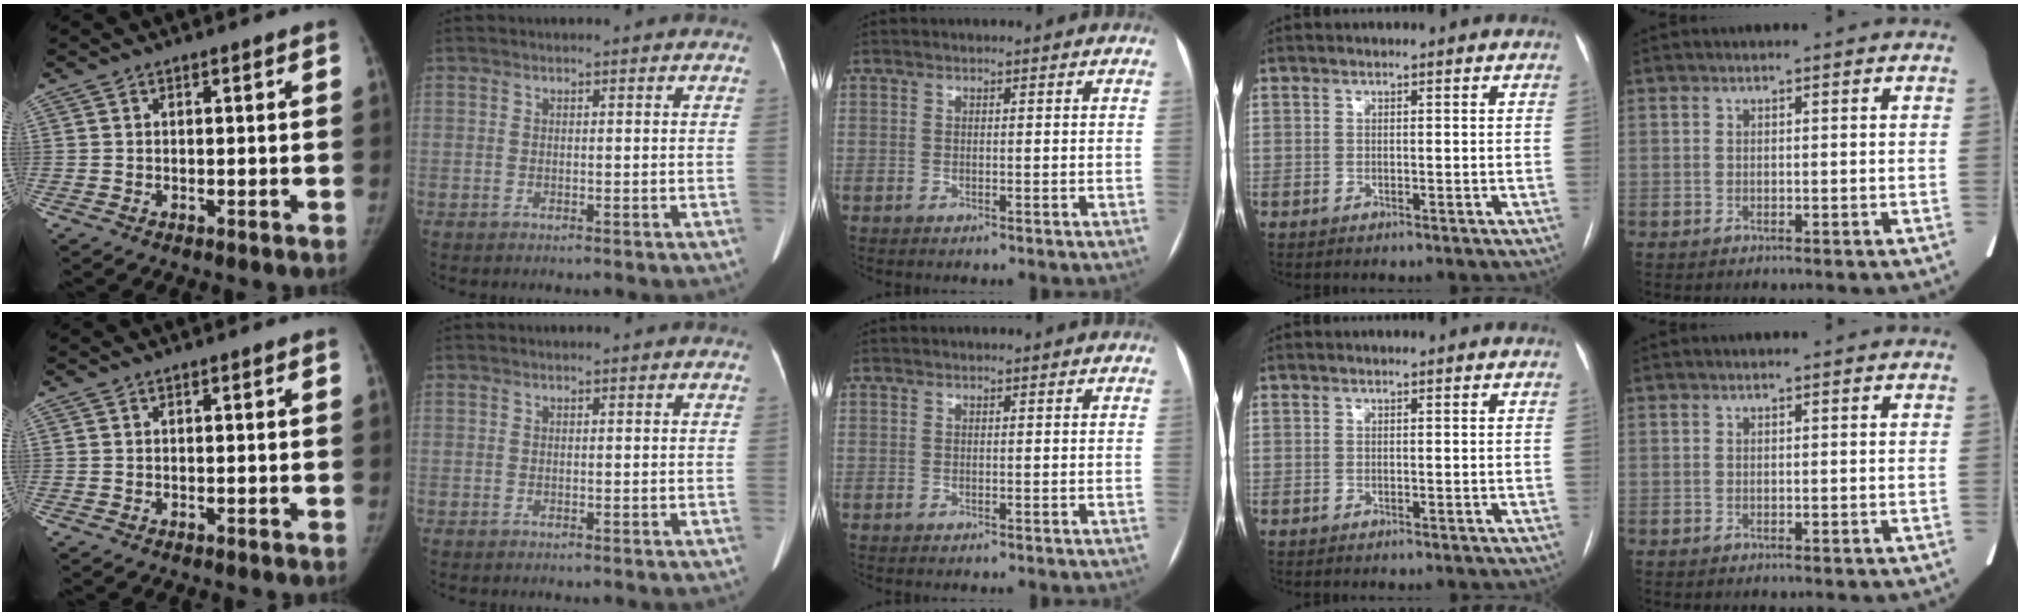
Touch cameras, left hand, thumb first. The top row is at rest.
{}